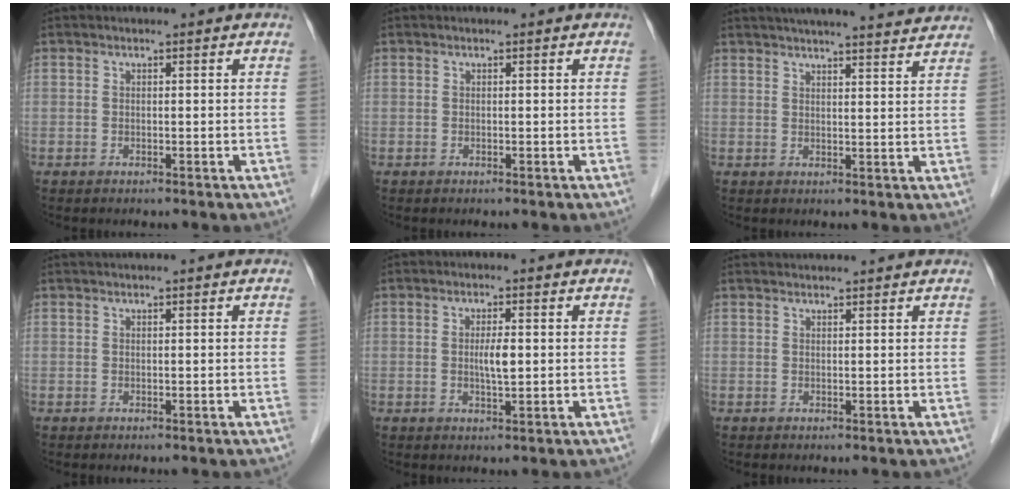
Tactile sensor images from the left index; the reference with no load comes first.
{"total": 0.0}
{"total": 15.9, "force": [14.7, 1.3, 6.1], "torque": [-0.089, 0.021, 0.186]}
{"total": 1.5, "force": [1.3, -0.3, 0.7], "torque": [-0.009, 0.019, 0.029]}
{"total": 2.9, "force": [0.1, 0.5, 2.9], "torque": [-0.054, -0.002, 0.002]}
{"total": 4.5, "force": [4.4, 0.3, 0.7], "torque": [-0.012, 0.034, 0.055]}